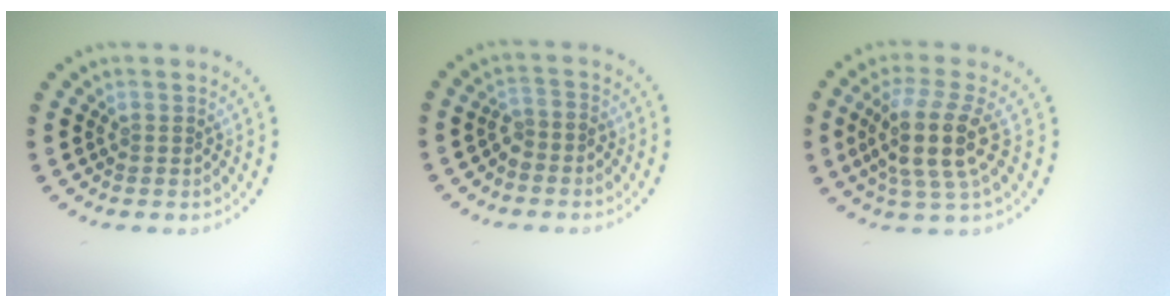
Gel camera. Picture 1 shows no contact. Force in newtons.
{"total": 1.6, "press": 1.2, "slide": 1.0}
{"total": 4.7, "press": 3.8, "slide": 2.8}